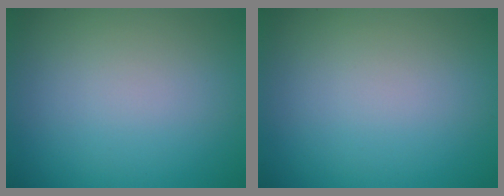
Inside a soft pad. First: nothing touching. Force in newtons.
{"total": 0.0}